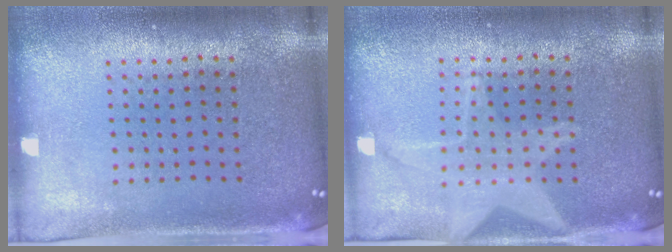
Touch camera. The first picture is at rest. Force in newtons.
{"total": 2.8, "press": 2.8, "slide": 0.3}